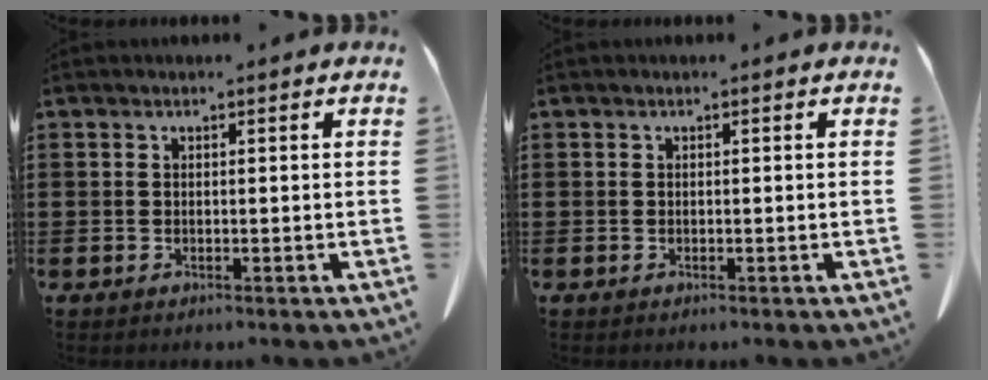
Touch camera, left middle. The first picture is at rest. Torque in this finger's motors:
{"motor_torque": [-0.48, -0.56, -0.07, 0.02]}